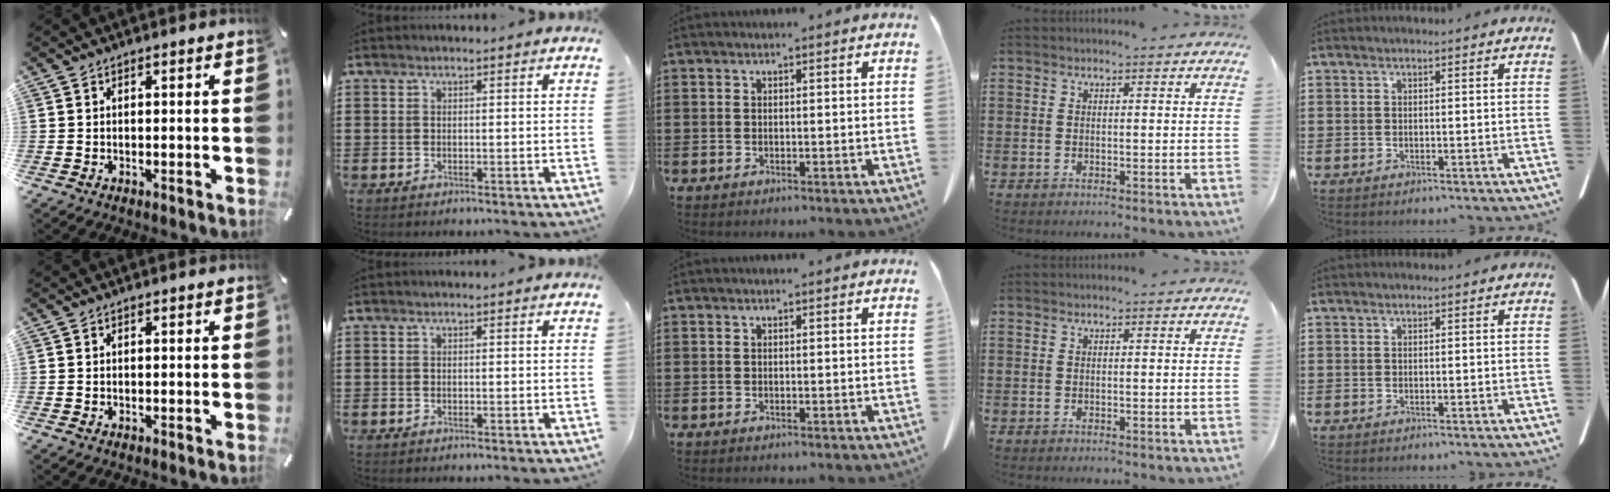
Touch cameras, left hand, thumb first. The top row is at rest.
{}